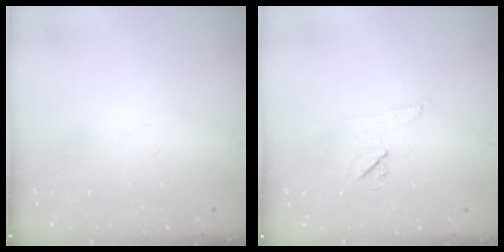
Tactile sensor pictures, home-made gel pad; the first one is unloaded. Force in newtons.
{"total": 6.7, "press": 6.5, "slide": 1.7}